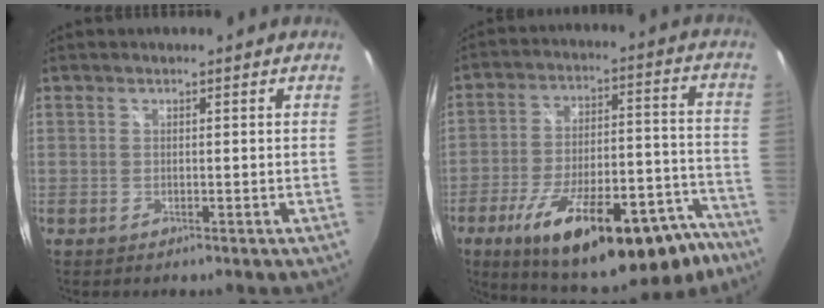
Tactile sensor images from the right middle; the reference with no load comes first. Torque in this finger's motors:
{"motor_torque": [1.09, -1.05, 0.40, 0.21]}